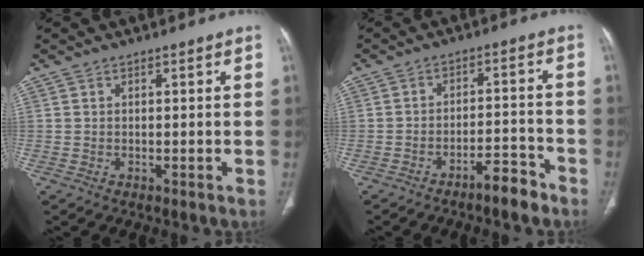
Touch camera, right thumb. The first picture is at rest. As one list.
[{"total": 6.1, "force": [-4.7, 1.5, 3.6], "torque": [-0.055, 0.039, -0.073]}]